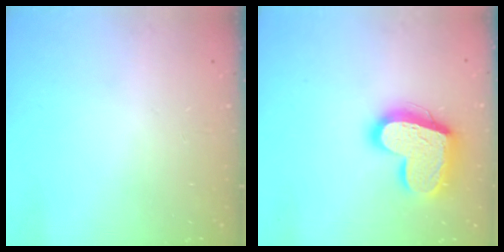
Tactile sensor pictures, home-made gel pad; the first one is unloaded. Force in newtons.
{"total": 18.3, "press": 18.2, "slide": 1.7}